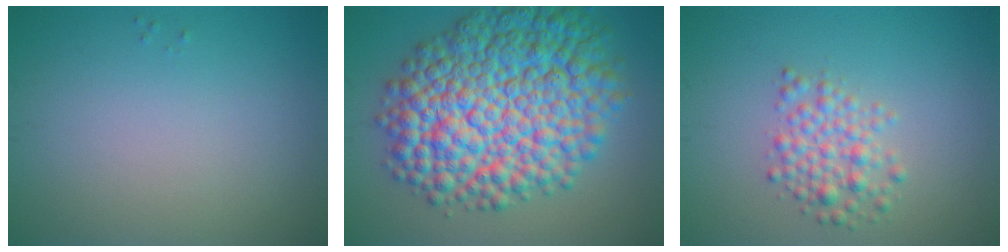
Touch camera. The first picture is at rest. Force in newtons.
{"total": 14.2, "press": 14.2, "slide": 0.2}
{"total": 3.0, "press": 3.0, "slide": 0.2}